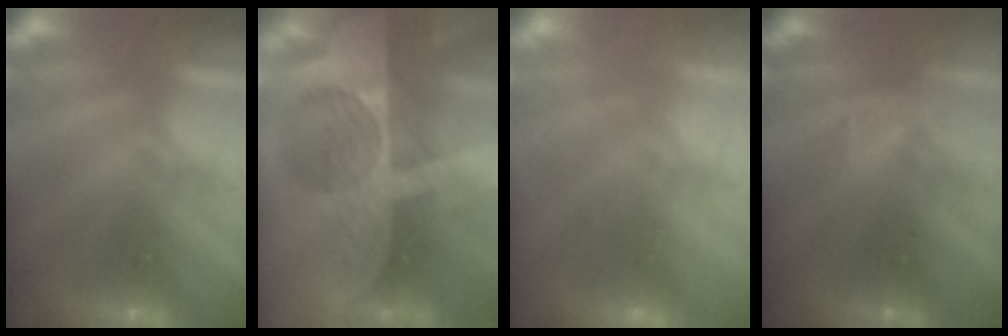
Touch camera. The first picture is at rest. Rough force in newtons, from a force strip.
{"total": 9.1}
{"total": 6.1}
{"total": 2.9}